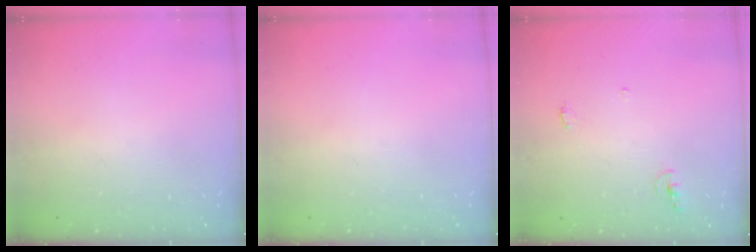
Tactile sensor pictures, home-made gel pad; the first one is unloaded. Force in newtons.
{"total": 0.0}
{"total": 5.0, "press": 4.8, "slide": 1.5}